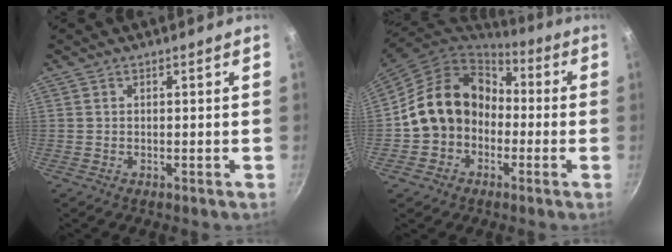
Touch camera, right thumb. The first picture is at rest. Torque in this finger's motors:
{"motor_torque": [0.34, 0.44, 0.48, -0.46, 0.26]}